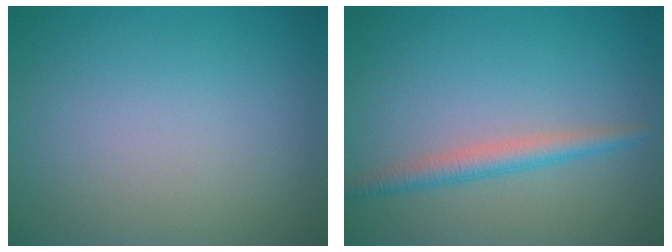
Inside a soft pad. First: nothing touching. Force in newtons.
{"total": 2.3, "press": 2.3, "slide": 0.1}